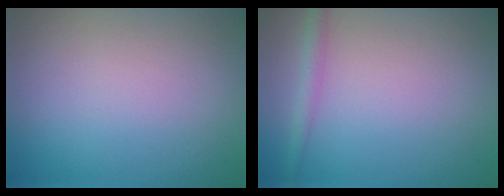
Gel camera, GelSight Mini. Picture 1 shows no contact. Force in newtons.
{"total": 1.6, "press": 1.6, "slide": 0.0}